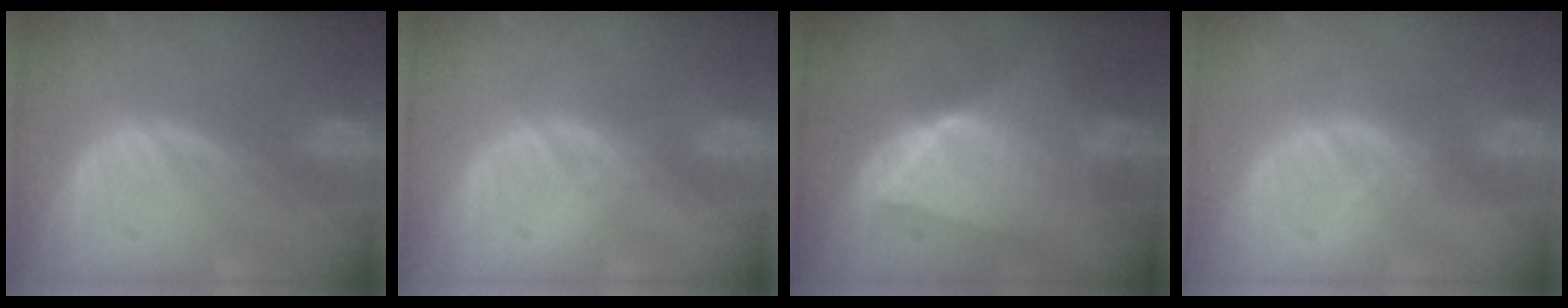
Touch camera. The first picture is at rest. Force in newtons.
{"total": 1.2, "press": 1.0, "slide": 0.7}
{"total": 9.9, "press": 9.9, "slide": 0.6}
{"total": 2.1, "press": 1.9, "slide": 0.9}